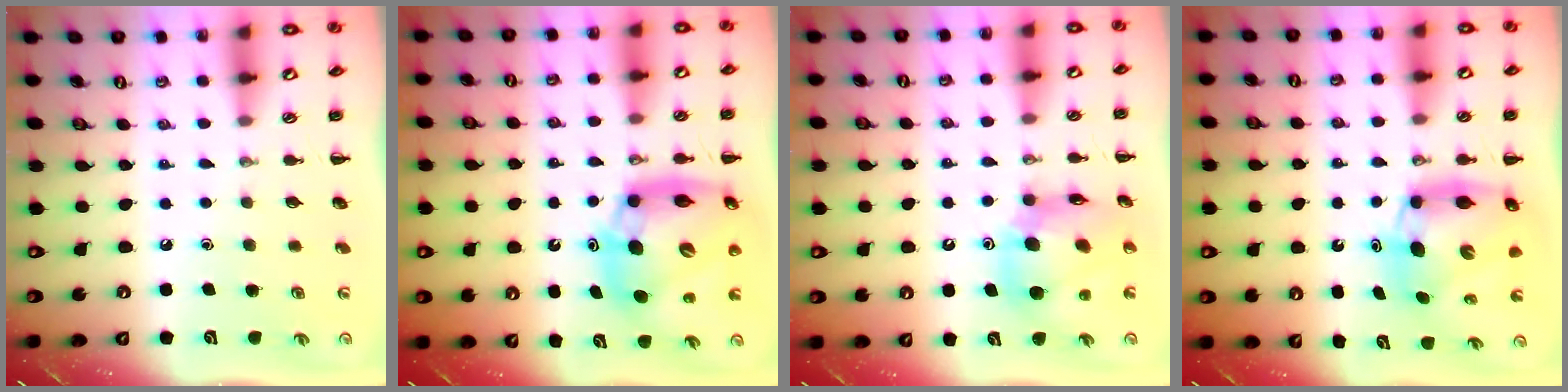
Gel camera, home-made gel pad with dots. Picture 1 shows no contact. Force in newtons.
{"total": 15.5, "press": 14.8, "slide": 4.5}
{"total": 11.6, "press": 11.1, "slide": 3.3}
{"total": 8.4, "press": 8.1, "slide": 2.4}